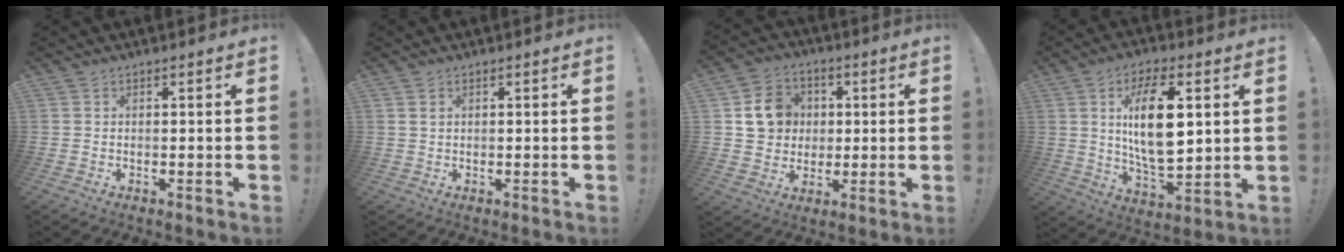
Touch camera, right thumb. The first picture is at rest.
{"total": 1.2, "force": [0.7, 0.8, 0.7], "torque": [-0.007, 0.000, 0.010]}
{"total": 11.6, "force": [2.2, 10.6, 4.0], "torque": [-0.040, -0.003, 0.051]}
{"total": 17.0, "force": [4.2, 7.9, 14.5], "torque": [-0.249, -0.005, 0.064]}